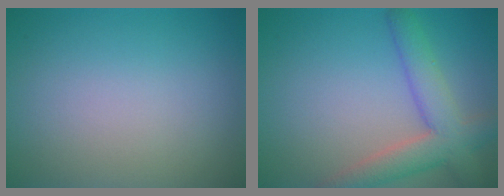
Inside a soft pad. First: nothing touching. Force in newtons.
{"total": 5.1, "press": 5.1, "slide": 0.2}